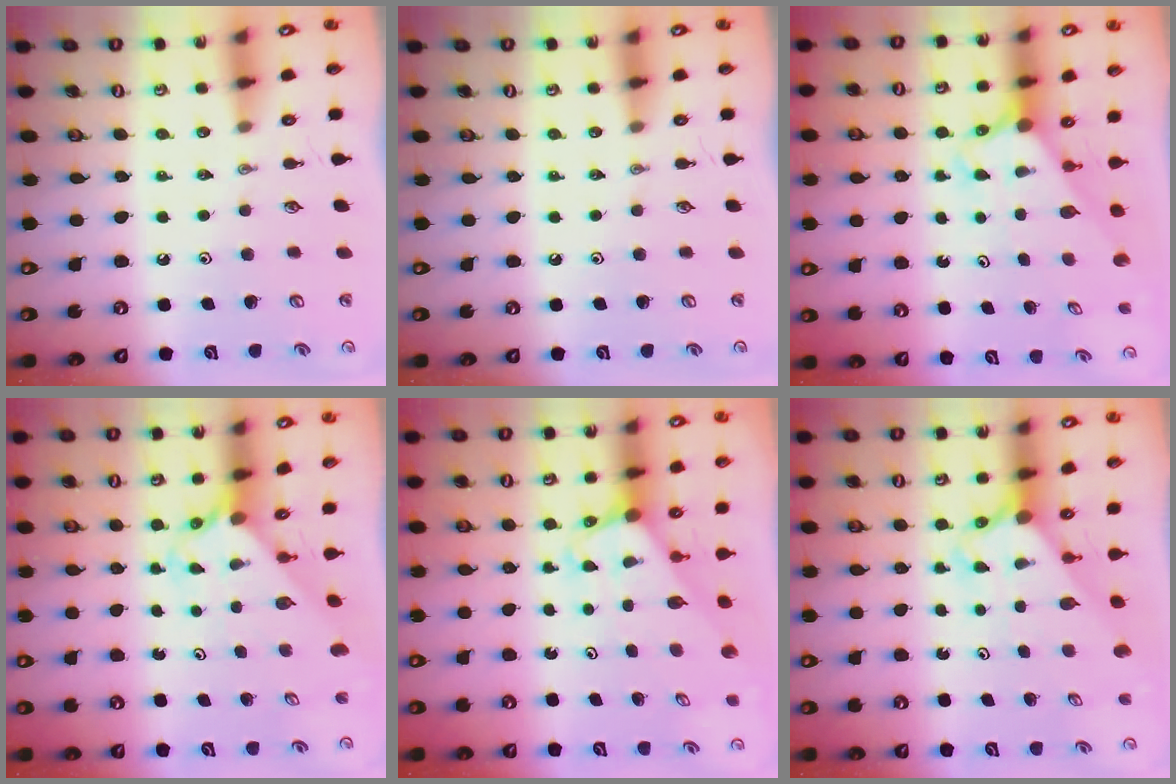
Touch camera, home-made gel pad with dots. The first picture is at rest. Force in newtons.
{"total": 0.0}
{"total": 2.6, "press": 2.6, "slide": 0.2}
{"total": 2.4, "press": 2.4, "slide": 0.2}
{"total": 1.9, "press": 1.9, "slide": 0.1}
{"total": 2.7, "press": 2.7, "slide": 0.0}